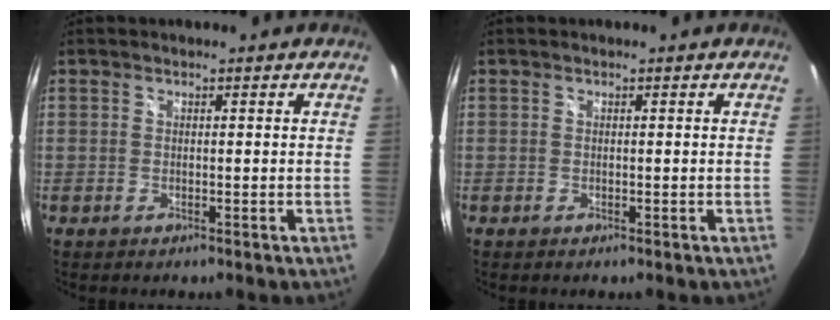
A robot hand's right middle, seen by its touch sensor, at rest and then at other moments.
{"total": 0.0}